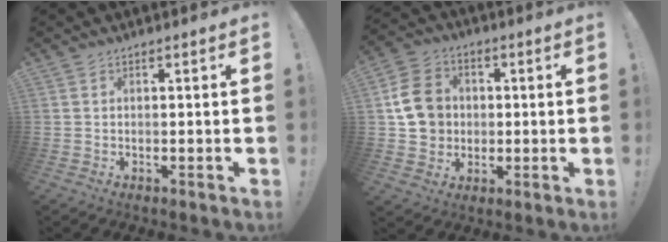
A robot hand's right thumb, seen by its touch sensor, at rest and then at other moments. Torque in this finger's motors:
{"motor_torque": [0.85, 0.88, 0.06, 0.05, 0.06]}